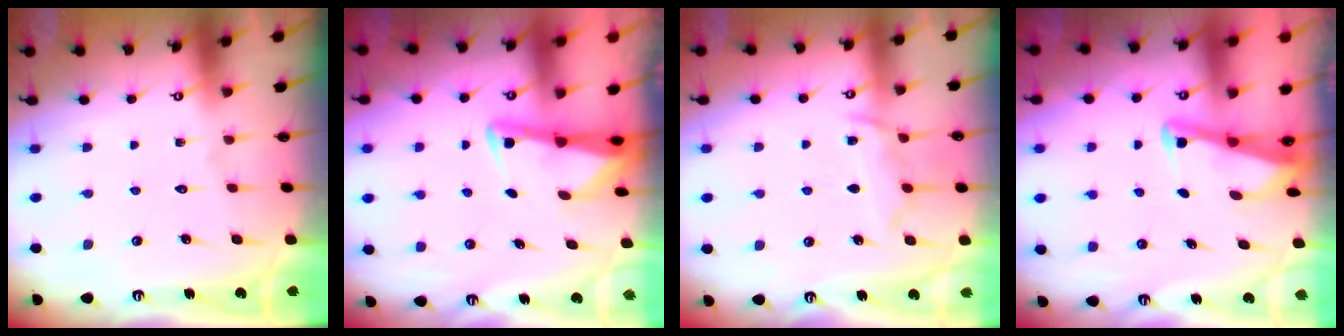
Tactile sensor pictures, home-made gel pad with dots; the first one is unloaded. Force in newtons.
{"total": 2.9, "press": 2.9, "slide": 0.4}
{"total": 9.0, "press": 9.0, "slide": 1.1}
{"total": 2.7, "press": 2.7, "slide": 0.3}